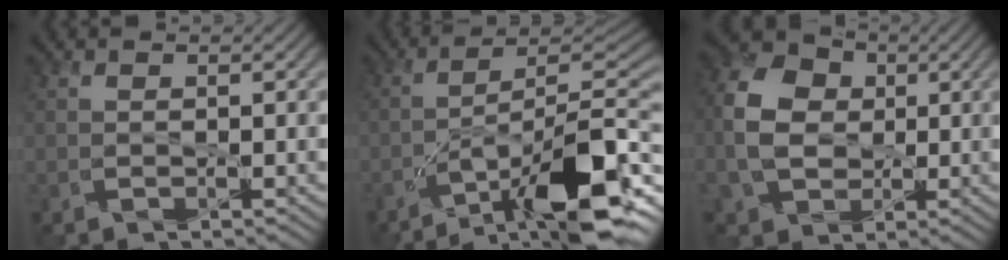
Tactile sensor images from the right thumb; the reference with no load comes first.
{"total": 14.2, "force": [-8.2, 4.5, 10.6], "torque": [-0.172, -0.007, -0.145]}
{"total": 8.6, "force": [0.2, 7.1, 4.9], "torque": [-0.131, 0.002, 0.002]}